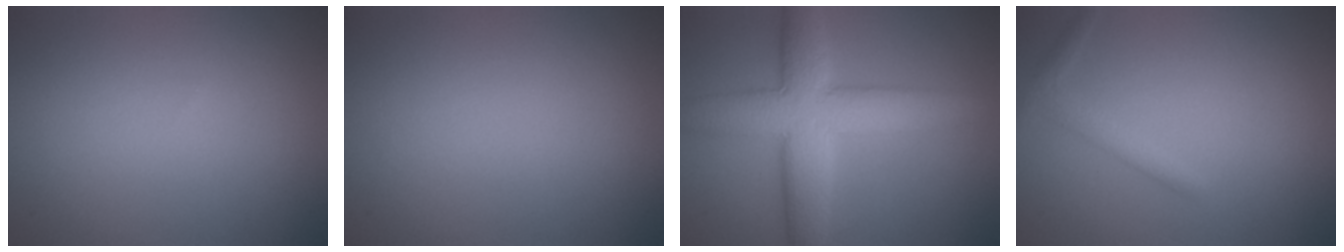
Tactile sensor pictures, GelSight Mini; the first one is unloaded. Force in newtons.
{"total": 0.0}
{"total": 8.6, "press": 8.6, "slide": 0.5}
{"total": 1.6, "press": 1.6, "slide": 0.1}